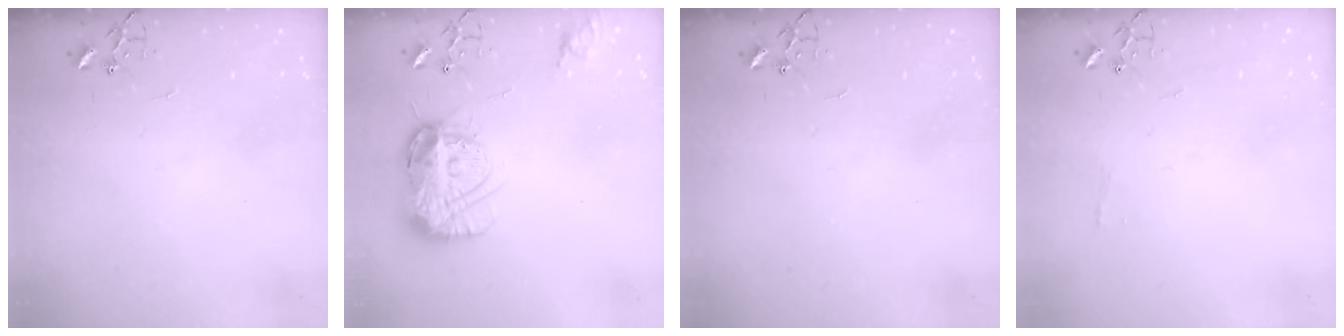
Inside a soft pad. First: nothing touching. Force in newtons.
{"total": 14.7, "press": 14.7, "slide": 1.0}
{"total": 0.0}
{"total": 3.7, "press": 3.7, "slide": 0.4}